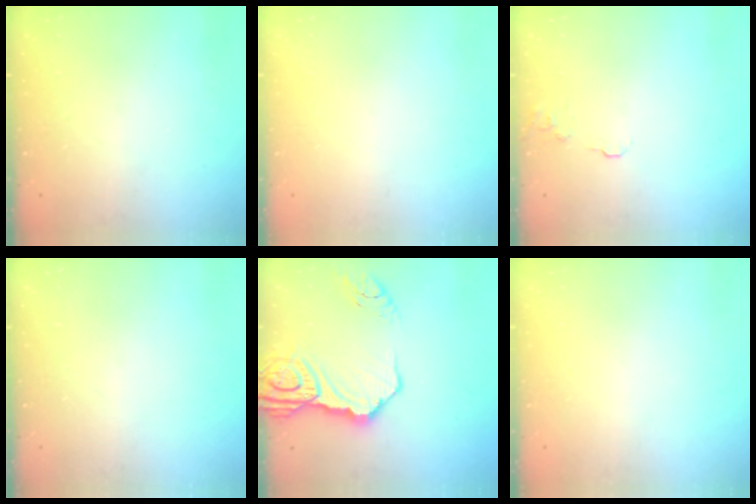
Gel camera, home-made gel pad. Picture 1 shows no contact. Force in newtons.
{"total": 0.0}
{"total": 5.0, "press": 4.9, "slide": 0.4}
{"total": 0.0}
{"total": 18.6, "press": 18.4, "slide": 2.0}
{"total": 0.0}